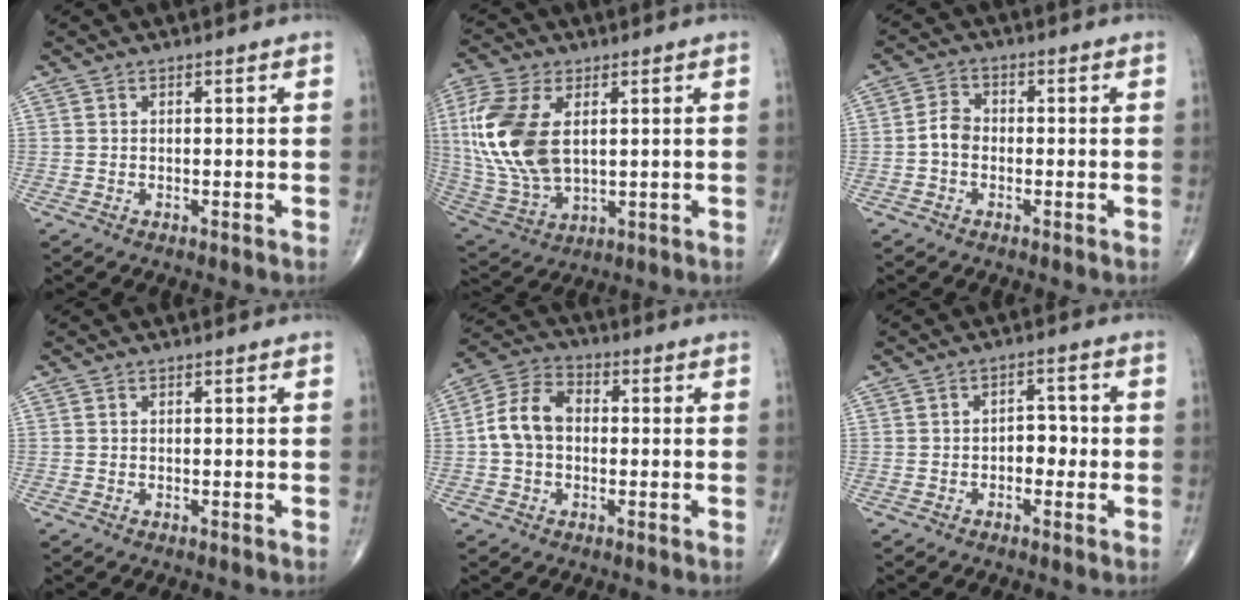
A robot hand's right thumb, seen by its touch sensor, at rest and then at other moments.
{"total": 18.1, "force": [3.1, 10.3, 14.6], "torque": [-0.329, -0.014, 0.065]}
{"total": 3.7, "force": [-0.9, 2.8, 2.3], "torque": [-0.034, 0.014, -0.027]}
{"total": 0.0}
{"total": 8.9, "force": [-0.2, 6.5, 6.0], "torque": [-0.107, 0.031, -0.016]}
{"total": 3.7, "force": [-0.8, 2.5, 2.7], "torque": [-0.015, 0.014, -0.018]}